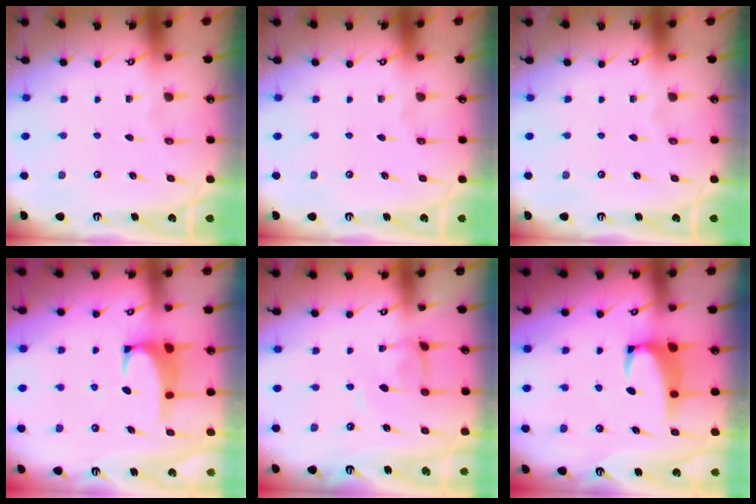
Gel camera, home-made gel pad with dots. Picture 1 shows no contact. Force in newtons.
{"total": 0.0}
{"total": 0.0}
{"total": 1.5, "press": 1.3, "slide": 0.8}
{"total": 0.8, "press": 0.8, "slide": 0.2}
{"total": 2.0, "press": 1.9, "slide": 0.7}